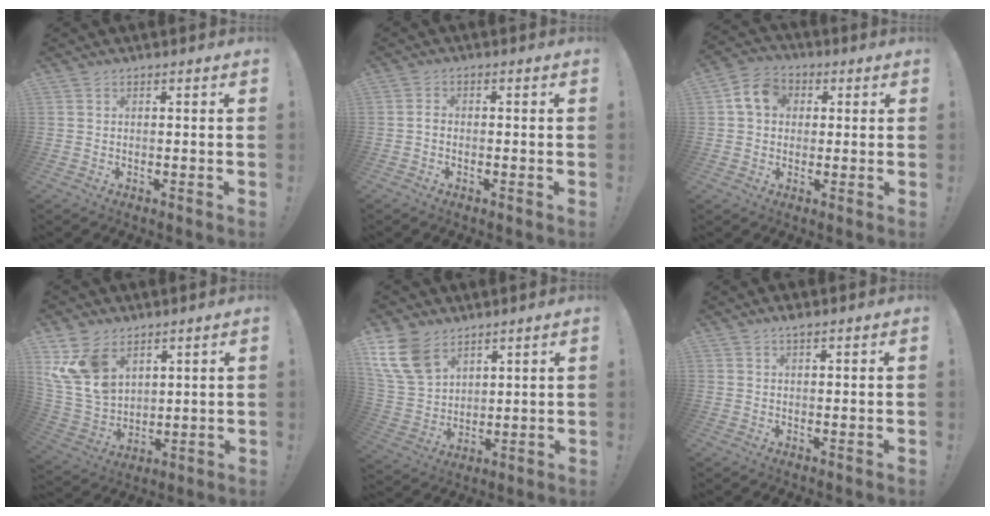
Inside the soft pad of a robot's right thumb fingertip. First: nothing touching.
{"total": 1.3, "force": [-0.9, 0.6, 0.7], "torque": [-0.016, 0.006, -0.015]}
{"total": 9.7, "force": [2.7, 7.8, 5.1], "torque": [-0.084, 0.011, 0.056]}
{"total": 14.2, "force": [7.1, 9.8, 7.5], "torque": [-0.155, -0.043, 0.142]}
{"total": 14.1, "force": [8.6, 9.0, 6.6], "torque": [-0.132, -0.043, 0.173]}
{"total": 1.7, "force": [1.2, 0.2, 1.1], "torque": [-0.015, -0.003, 0.021]}